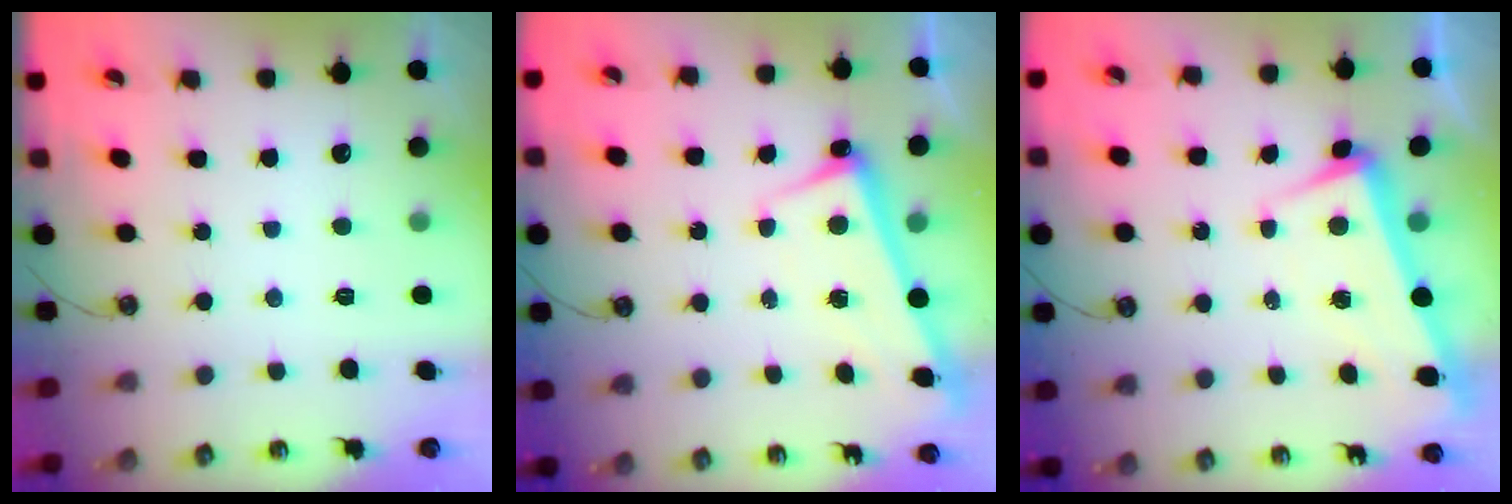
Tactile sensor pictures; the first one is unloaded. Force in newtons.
{"total": 2.6, "press": 2.6, "slide": 0.5}
{"total": 2.8, "press": 2.3, "slide": 1.7}